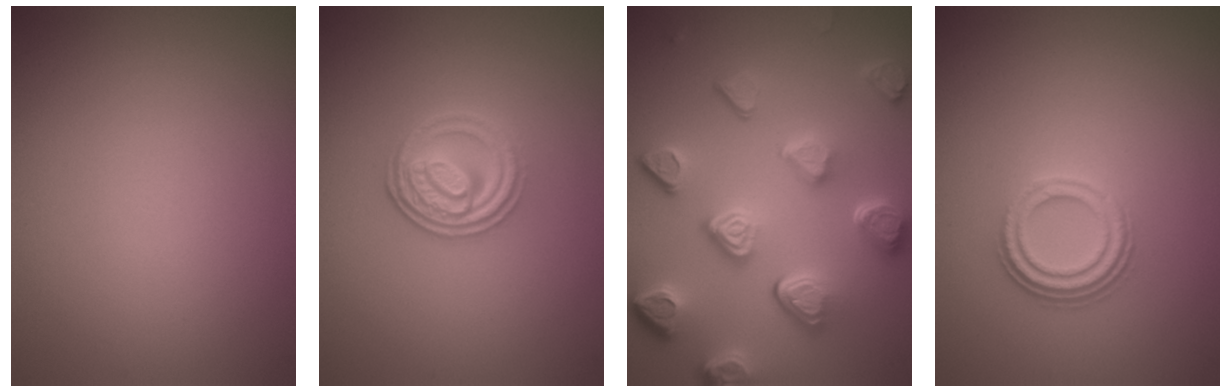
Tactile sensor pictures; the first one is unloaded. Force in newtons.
{"total": 3.6, "press": 3.1, "slide": 1.9}
{"total": 7.7, "press": 5.7, "slide": 5.3}
{"total": 3.0, "press": 2.3, "slide": 1.9}